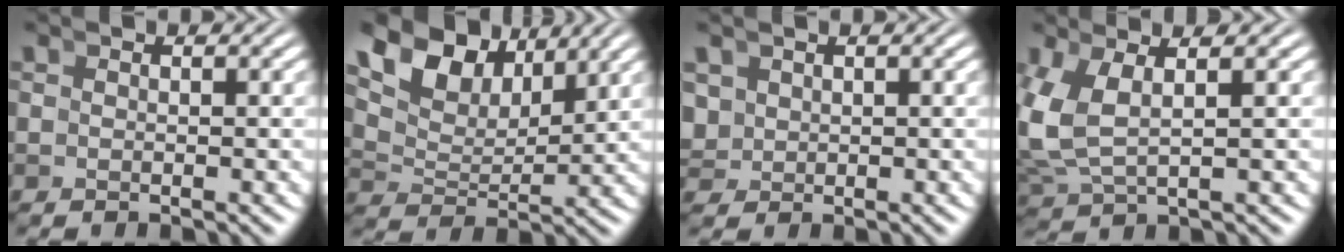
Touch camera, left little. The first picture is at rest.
{"total": 8.6, "force": [4.6, 5.3, 5.0], "torque": [-0.098, 0.001, 0.074]}
{"total": 2.5, "force": [0.6, 2.3, 0.8], "torque": [-0.033, -0.016, 0.023]}
{"total": 6.4, "force": [1.1, 4.6, 4.3], "torque": [-0.119, -0.003, 0.023]}